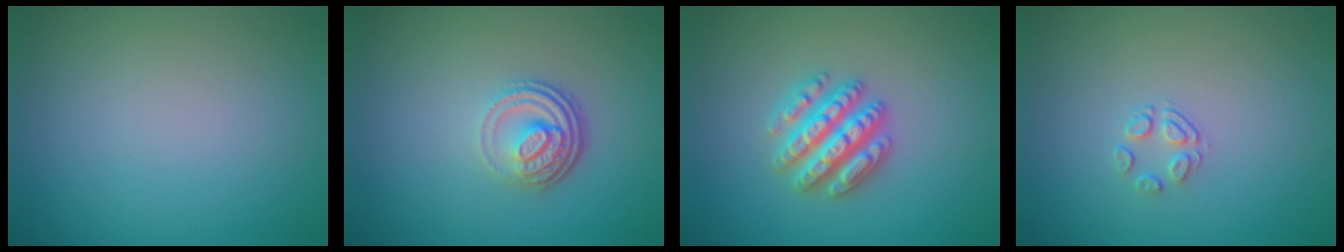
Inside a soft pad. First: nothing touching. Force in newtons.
{"total": 3.8, "press": 2.7, "slide": 2.7}
{"total": 4.7, "press": 4.7, "slide": 0.8}
{"total": 1.5, "press": 0.8, "slide": 1.3}